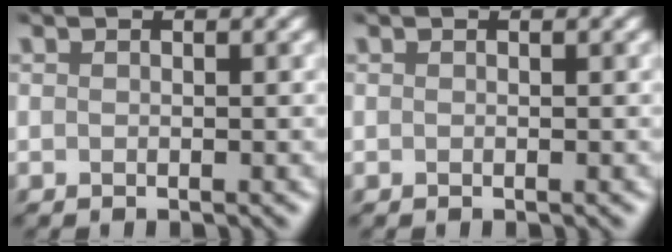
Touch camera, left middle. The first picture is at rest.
{"total": 0.0}